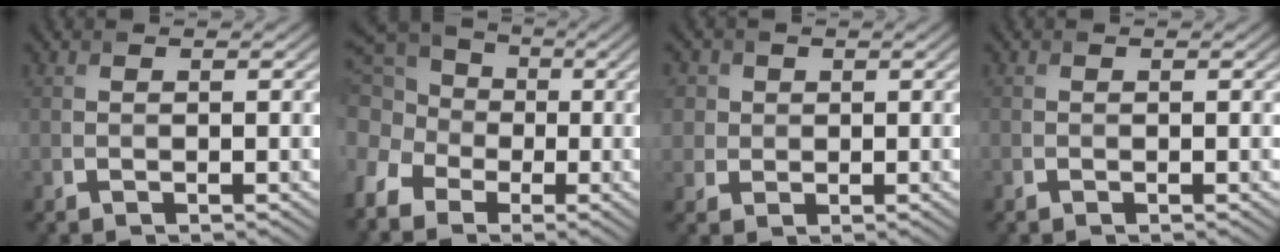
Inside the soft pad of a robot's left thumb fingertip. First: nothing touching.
{"total": 10.8, "force": [-2.9, 8.6, 5.7], "torque": [-0.157, -0.009, -0.088]}
{"total": 3.5, "force": [1.2, 3.2, 0.9], "torque": [-0.040, 0.000, 0.022]}
{"total": 0.0}